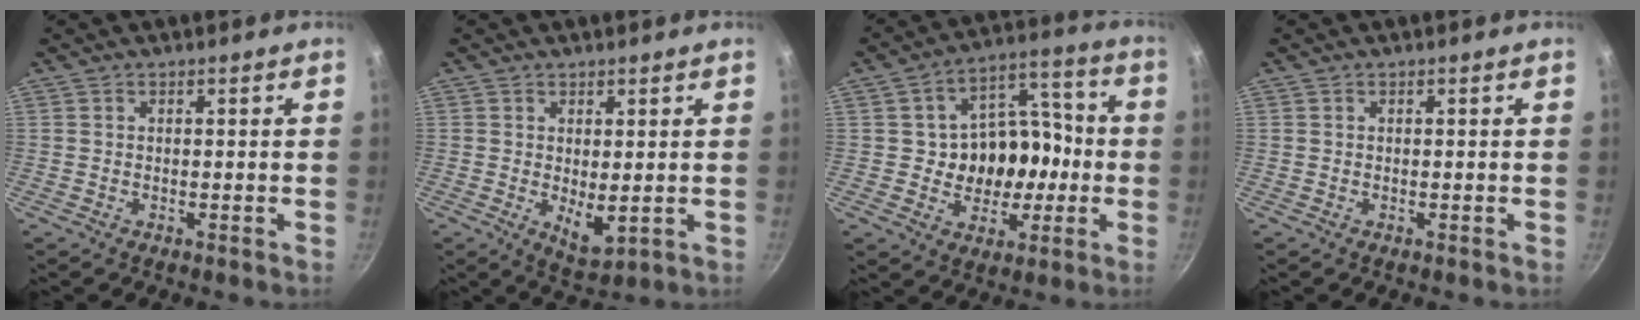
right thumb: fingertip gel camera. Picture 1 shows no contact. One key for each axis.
{"total": 5.1, "fx": 0.2, "fy": 2.4, "fz": 4.5, "tx": -0.062, "ty": -0.016, "tz": 0.013}
{"total": 15.2, "fx": -1.5, "fy": 12.0, "fz": 9.3, "tx": -0.101, "ty": 0.037, "tz": -0.021}
{"total": 0.0}